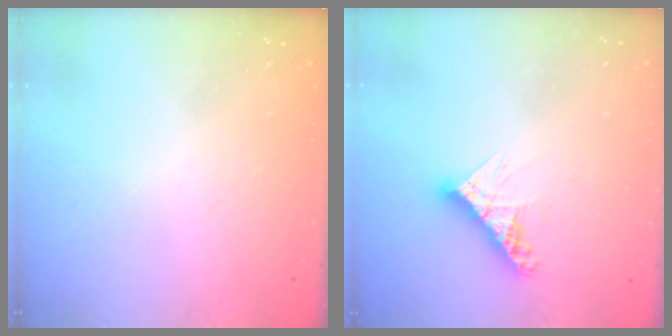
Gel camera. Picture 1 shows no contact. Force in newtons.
{"total": 9.6, "press": 9.6, "slide": 0.7}